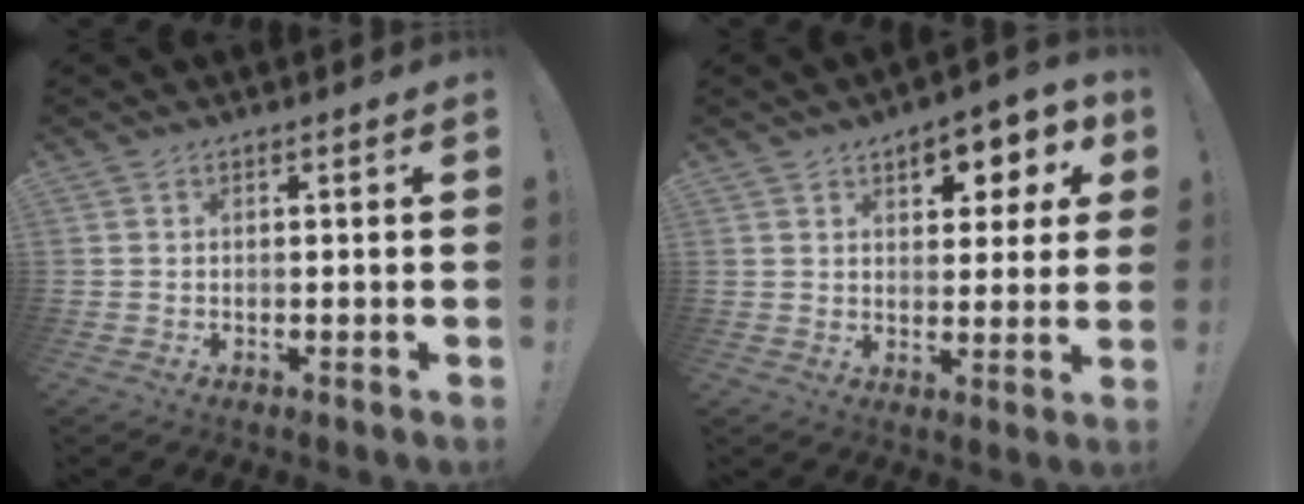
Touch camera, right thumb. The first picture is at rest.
{"total": 7.8, "force": [4.1, 4.8, 4.6], "torque": [-0.044, -0.029, 0.070]}